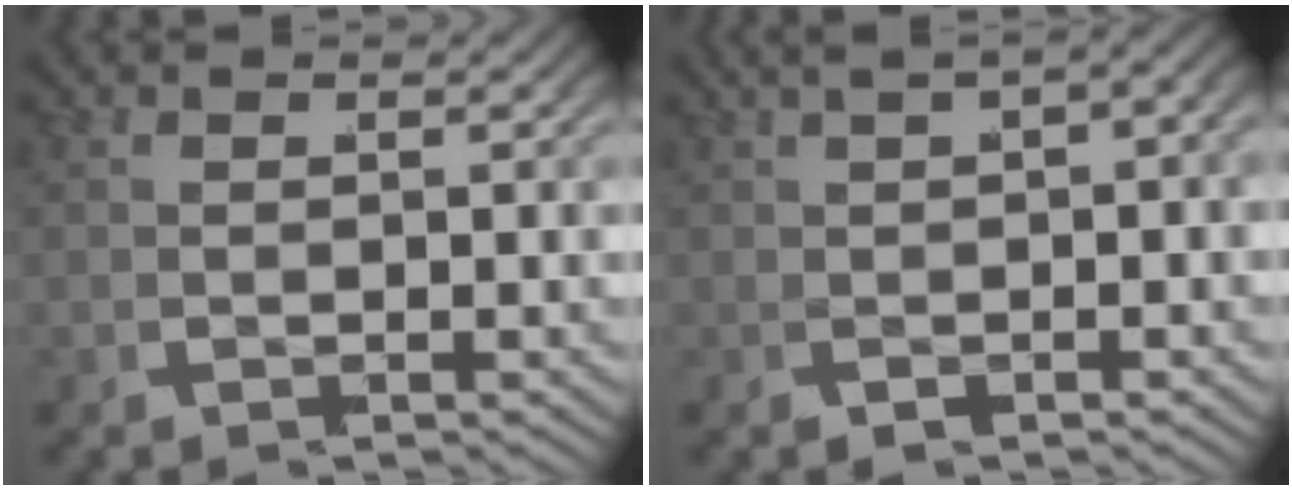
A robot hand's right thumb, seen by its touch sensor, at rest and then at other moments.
{"total": 6.0, "force": [0.7, 3.3, 4.9], "torque": [-0.074, 0.008, 0.005]}